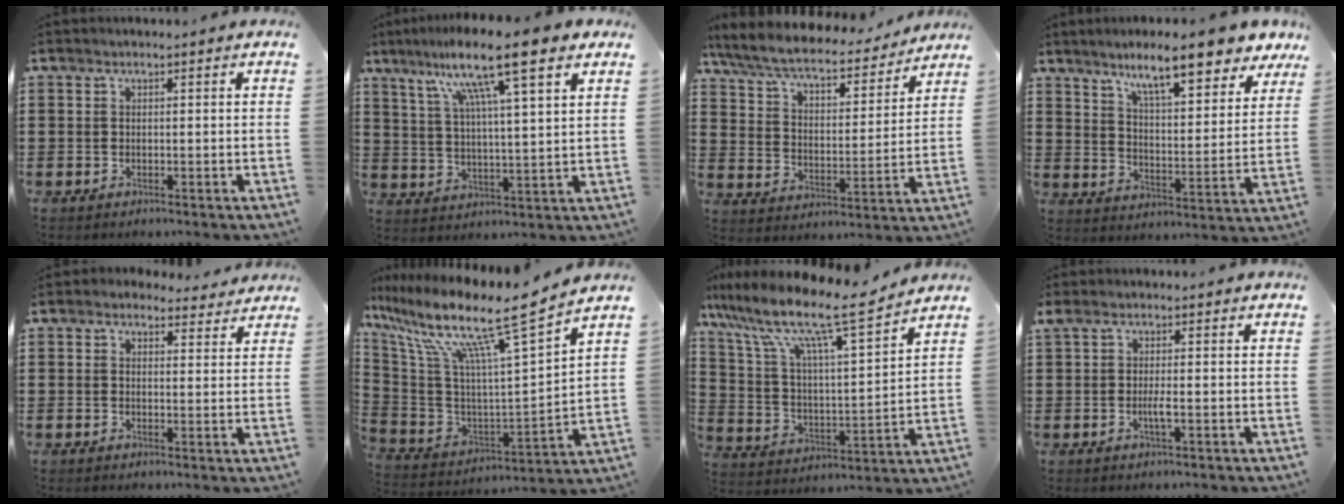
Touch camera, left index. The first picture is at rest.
{"total": 13.0, "force": [9.0, 0.8, 9.4], "torque": [-0.188, -0.024, 0.144]}
{"total": 7.2, "force": [6.3, 1.0, 3.3], "torque": [-0.090, -0.038, 0.105]}
{"total": 9.8, "force": [8.1, 0.9, 5.5], "torque": [-0.106, -0.041, 0.135]}
{"total": 2.9, "force": [2.6, 1.1, 0.6], "torque": [-0.004, -0.010, 0.045]}
{"total": 13.7, "force": [9.5, 1.0, 9.9], "torque": [-0.218, -0.057, 0.146]}
{"total": 11.6, "force": [9.1, 1.3, 7.0], "torque": [-0.161, -0.060, 0.148]}
{"total": 2.4, "force": [-0.4, 0.3, 2.4], "torque": [-0.043, 0.000, -0.008]}